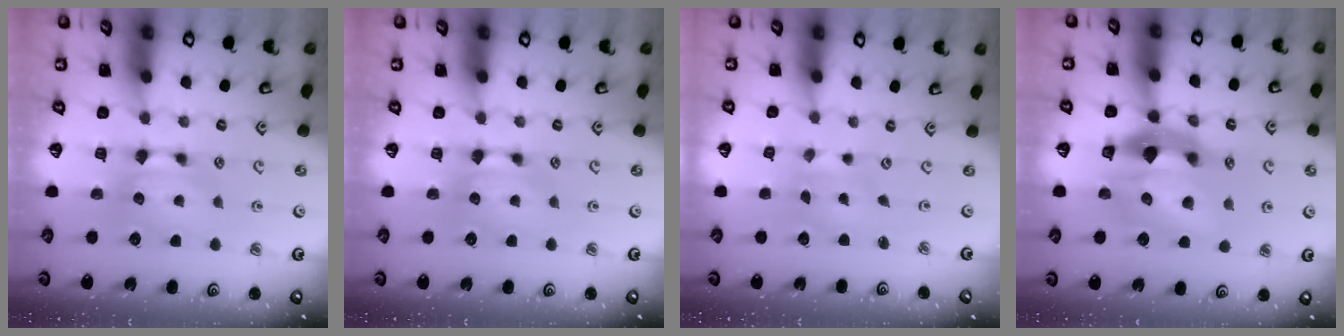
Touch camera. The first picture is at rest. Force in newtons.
{"total": 0.0}
{"total": 3.3, "press": 3.1, "slide": 1.0}
{"total": 9.5, "press": 9.2, "slide": 2.6}